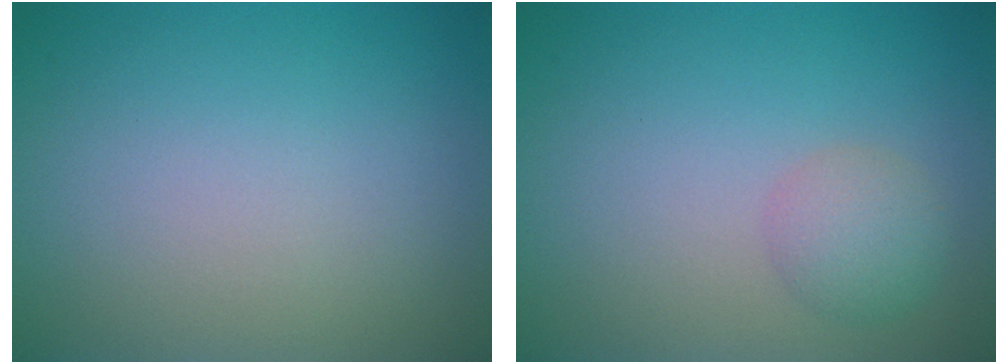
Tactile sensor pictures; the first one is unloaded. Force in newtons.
{"total": 2.2, "press": 2.2, "slide": 0.0}